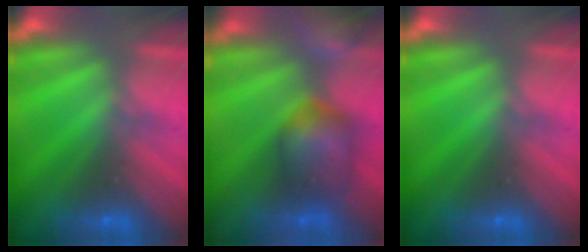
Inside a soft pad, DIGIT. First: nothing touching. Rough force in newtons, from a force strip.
{"total": 7.3}
{"total": 0.0}